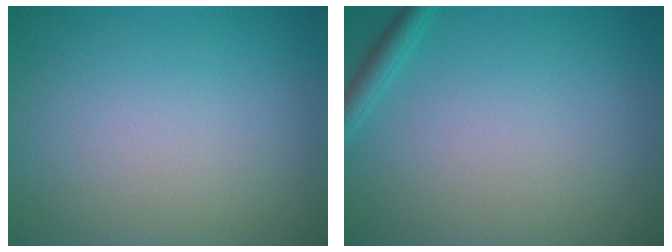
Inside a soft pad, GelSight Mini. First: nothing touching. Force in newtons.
{"total": 1.4, "press": 1.4, "slide": 0.1}